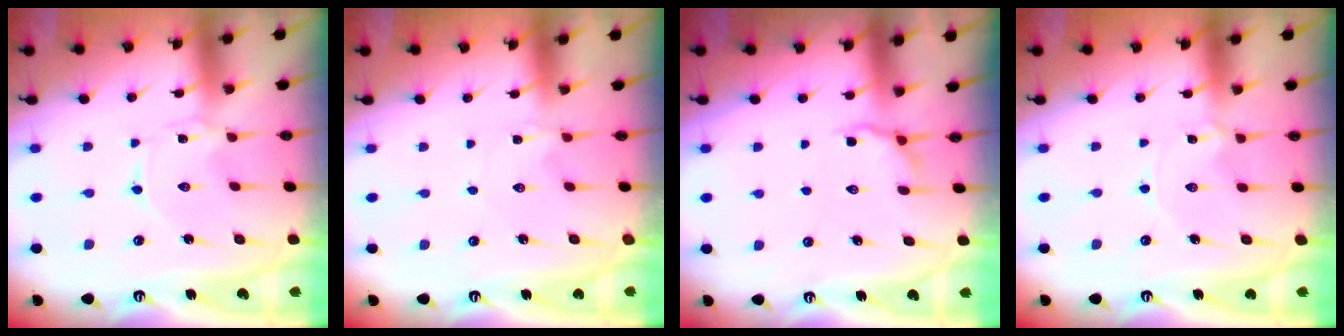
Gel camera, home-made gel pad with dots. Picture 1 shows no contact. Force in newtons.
{"total": 1.3, "press": 1.3, "slide": 0.3}
{"total": 3.6, "press": 3.0, "slide": 2.0}
{"total": 0.7, "press": 0.7, "slide": 0.0}